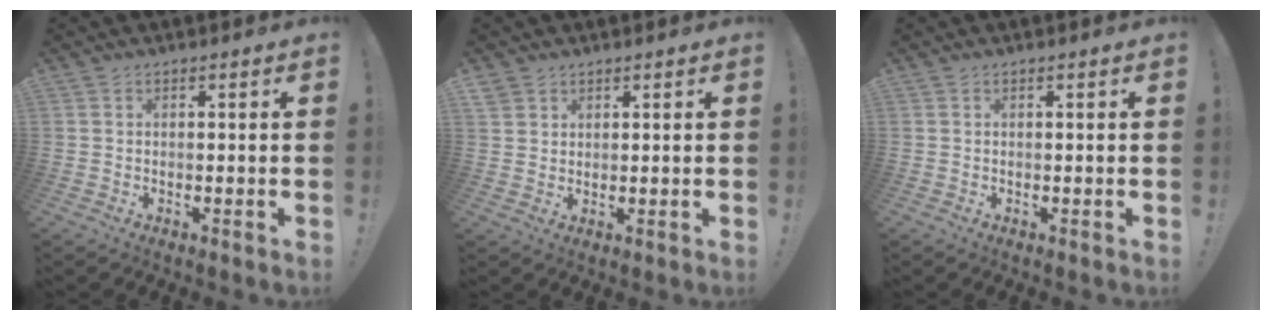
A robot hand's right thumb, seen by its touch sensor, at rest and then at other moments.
{"total": 2.9, "force": [2.3, 1.6, 0.5], "torque": [-0.011, -0.011, 0.044]}
{"total": 0.0}